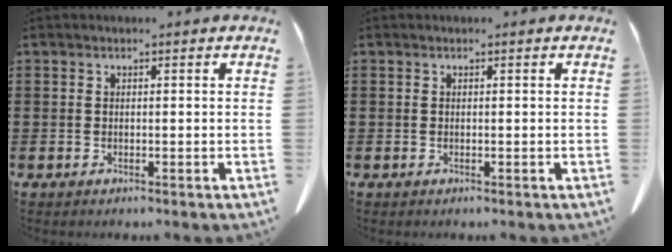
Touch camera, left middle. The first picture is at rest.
{"total": 0.0}